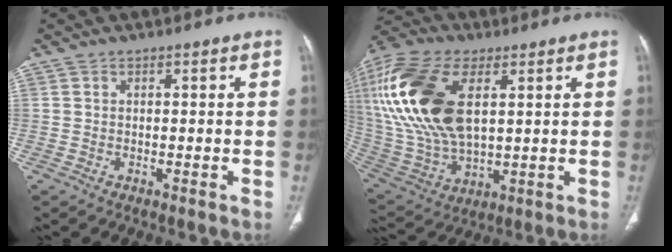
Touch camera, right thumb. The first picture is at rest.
{"total": 25.0, "force": [6.6, 13.2, 20.2], "torque": [-0.448, -0.012, 0.127]}